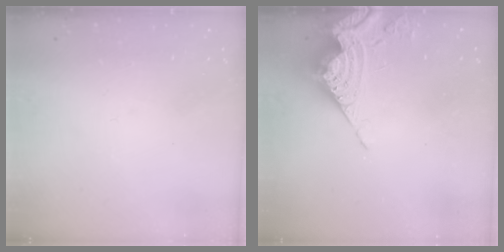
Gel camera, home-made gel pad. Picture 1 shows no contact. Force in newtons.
{"total": 12.7, "press": 12.6, "slide": 1.6}